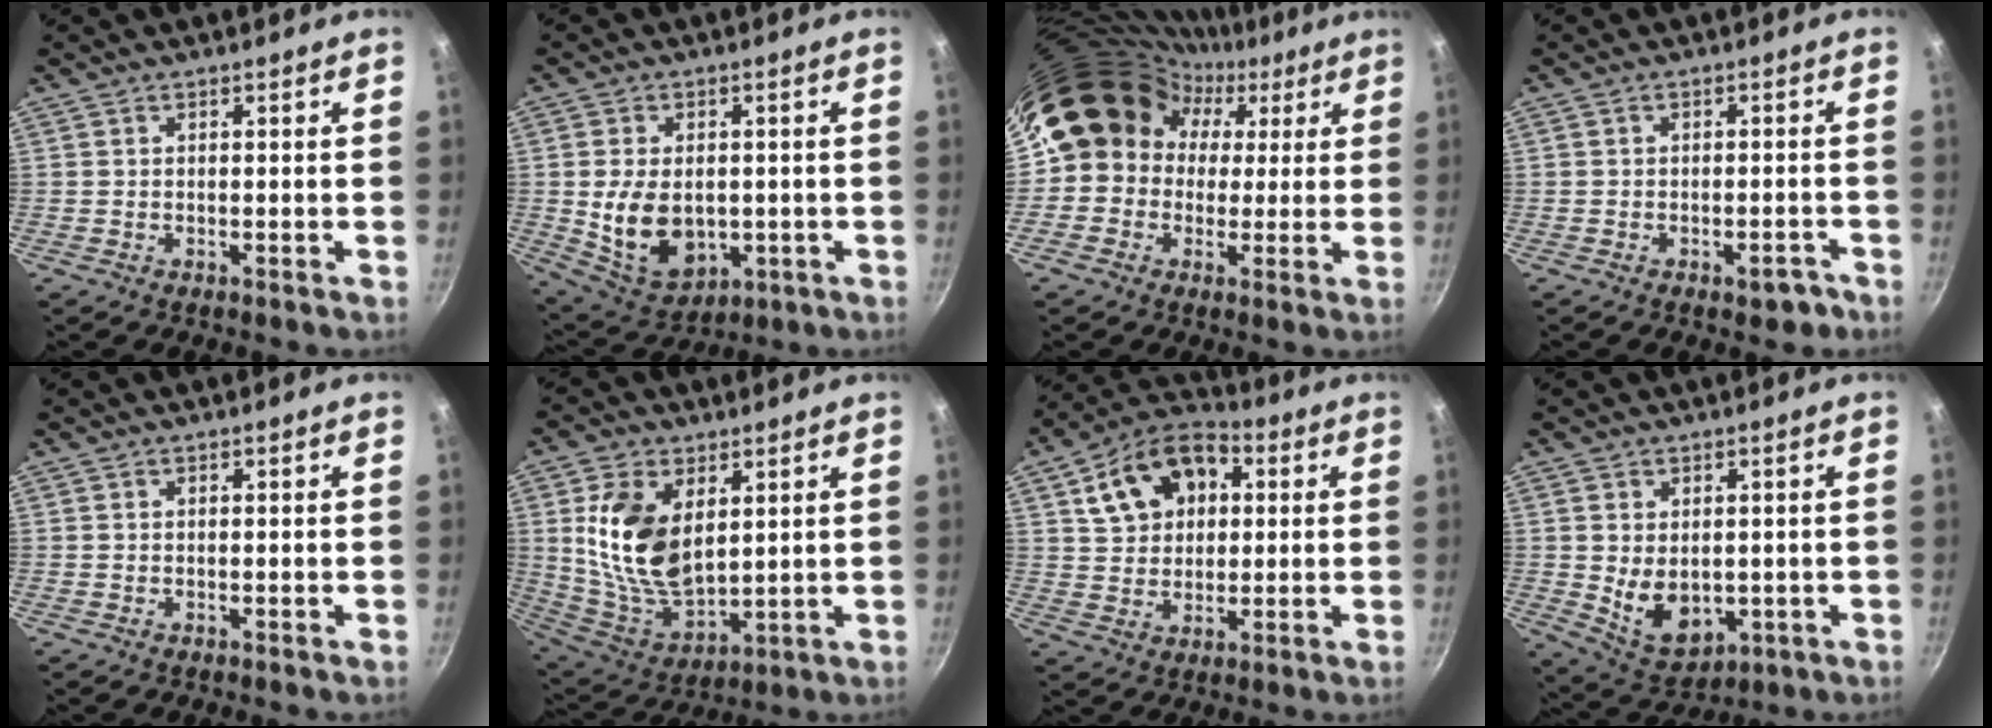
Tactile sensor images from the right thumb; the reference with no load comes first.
{"total": 12.2, "force": [-0.7, 8.5, 8.8], "torque": [-0.137, -0.011, 0.010]}
{"total": 16.0, "force": [3.0, 14.3, 6.5], "torque": [-0.070, 0.049, 0.034]}
{"total": 3.6, "force": [-2.1, 1.9, 2.2], "torque": [-0.011, 0.026, -0.017]}
{"total": 0.0}
{"total": 15.8, "force": [4.0, 9.5, 12.0], "torque": [-0.212, -0.031, 0.092]}
{"total": 14.9, "force": [4.4, 10.7, 9.4], "torque": [-0.131, 0.020, 0.064]}
{"total": 9.0, "force": [-0.1, 6.3, 6.4], "torque": [-0.090, -0.017, 0.024]}